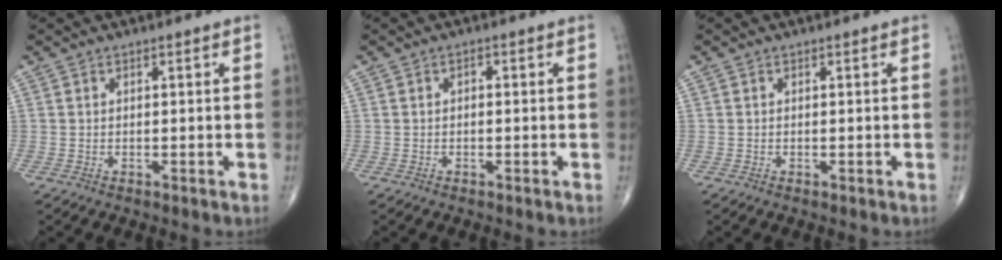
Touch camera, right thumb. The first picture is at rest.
{"total": 0.8, "force": [0.0, 0.5, 0.6], "torque": [-0.005, 0.004, -0.004]}
{"total": 0.0}